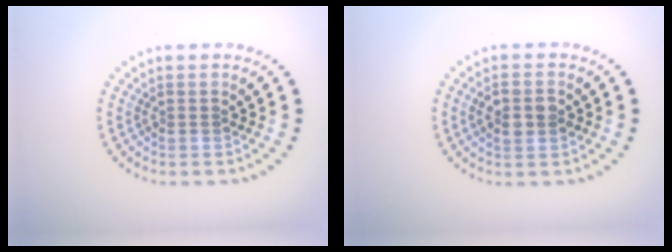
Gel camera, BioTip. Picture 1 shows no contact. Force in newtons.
{"total": 2.3, "press": 2.3, "slide": 0.1}